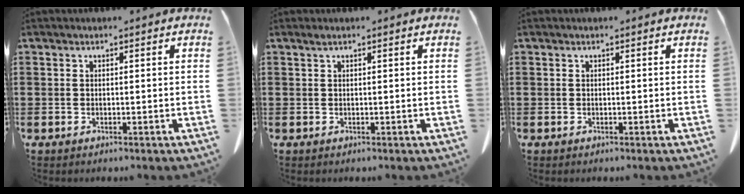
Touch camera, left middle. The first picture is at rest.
{"total": 0.6, "force": [0.4, 0.0, 0.5], "torque": [-0.010, -0.002, 0.008]}
{"total": 0.0}